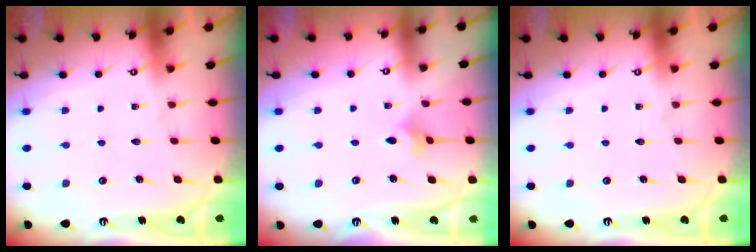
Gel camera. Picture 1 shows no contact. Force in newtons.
{"total": 1.9, "press": 1.8, "slide": 0.5}
{"total": 0.0}